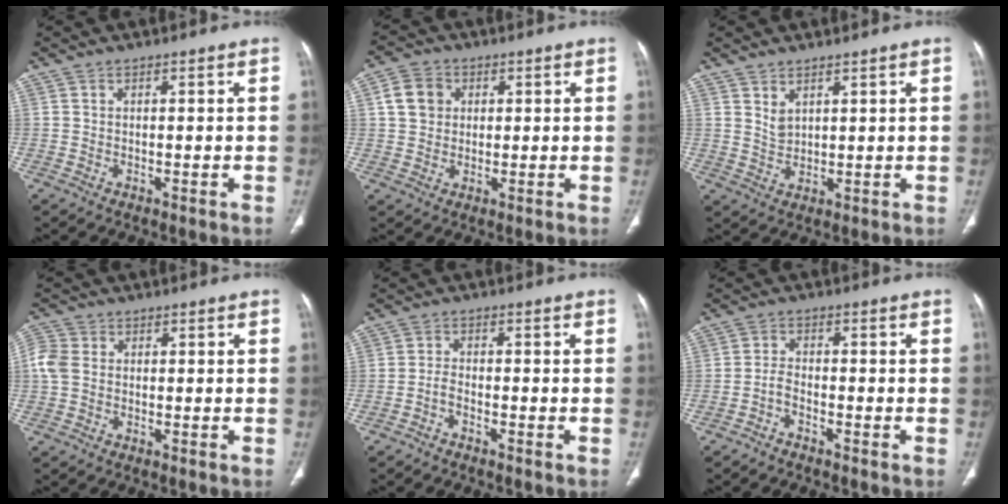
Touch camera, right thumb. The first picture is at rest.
{"total": 6.1, "force": [1.6, 5.0, 3.0], "torque": [-0.035, 0.002, 0.028]}
{"total": 3.0, "force": [2.1, 1.3, 1.7], "torque": [-0.026, -0.023, 0.049]}
{"total": 4.2, "force": [0.2, 3.3, 2.6], "torque": [-0.071, 0.010, -0.004]}
{"total": 1.9, "force": [-1.4, 0.7, 1.1], "torque": [-0.025, 0.016, -0.029]}
{"total": 2.2, "force": [-1.6, 0.8, 1.3], "torque": [-0.029, 0.018, -0.035]}